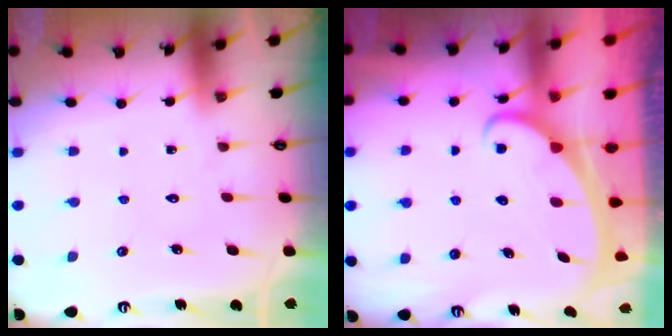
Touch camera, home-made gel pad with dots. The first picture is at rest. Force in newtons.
{"total": 2.3, "press": 2.3, "slide": 0.3}